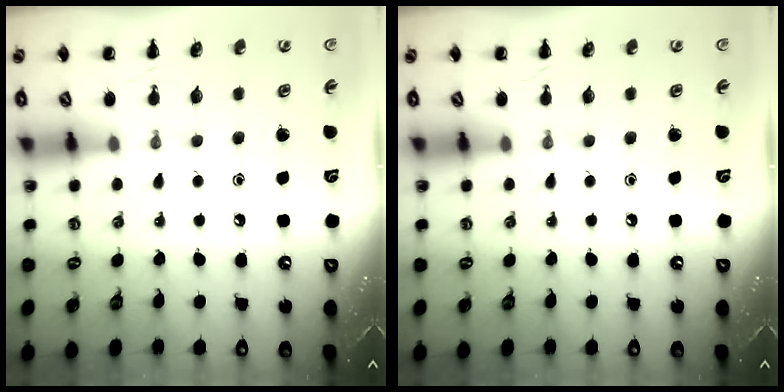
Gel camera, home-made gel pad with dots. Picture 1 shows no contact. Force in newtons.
{"total": 0.0}